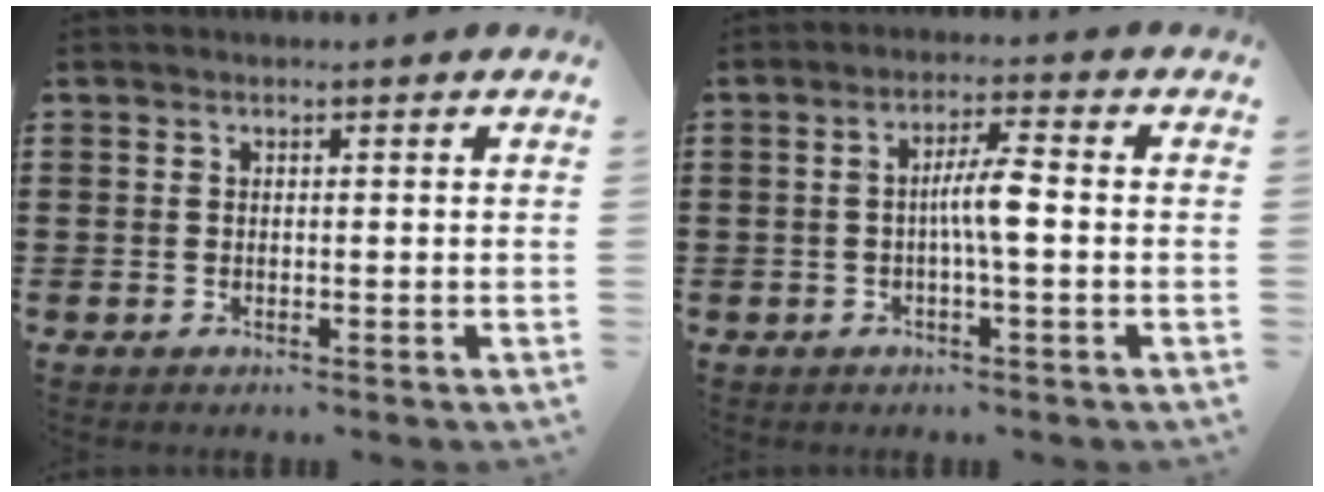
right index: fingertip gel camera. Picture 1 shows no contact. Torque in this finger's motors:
{"motor_torque": [0.80, -0.39, 0.48, 0.09]}